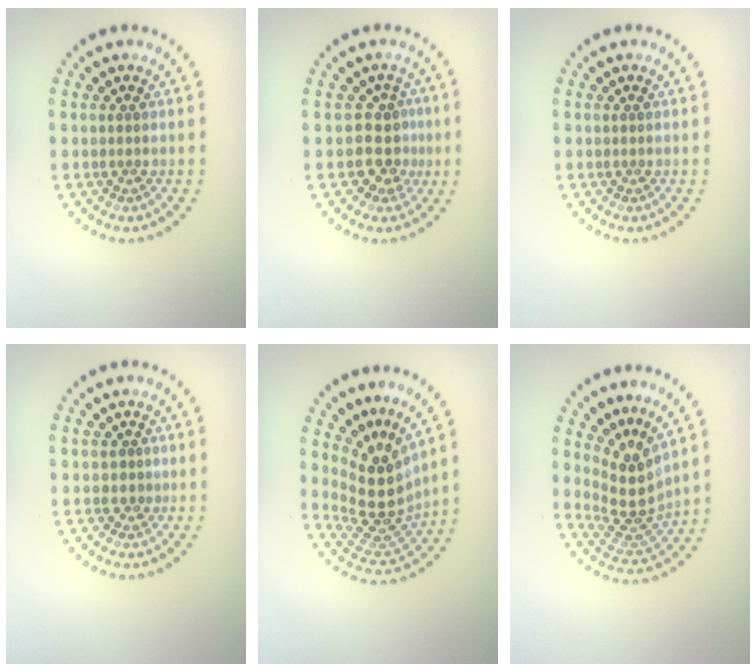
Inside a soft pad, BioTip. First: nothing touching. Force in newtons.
{"total": 3.1, "press": 2.5, "slide": 1.8}
{"total": 0.0}
{"total": 0.6, "press": 0.5, "slide": 0.4}
{"total": 4.7, "press": 3.7, "slide": 2.9}
{"total": 4.2, "press": 2.8, "slide": 3.1}